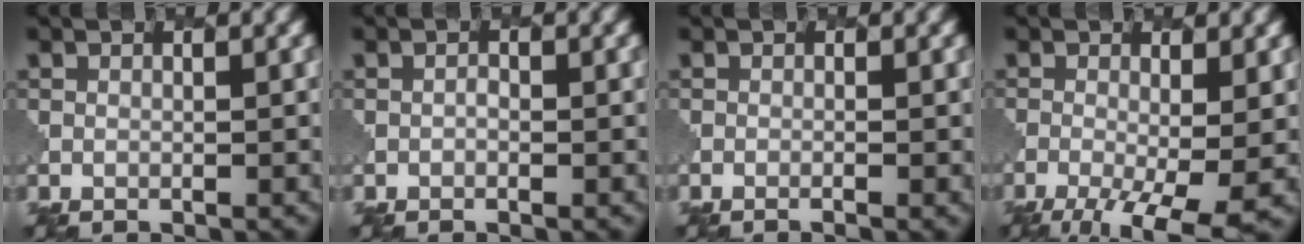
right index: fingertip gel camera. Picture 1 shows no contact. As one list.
[{"total": 0.0}, {"total": 1.0, "force": [-0.4, 0.3, 0.9], "torque": [-0.004, -0.001, -0.010]}, {"total": 7.0, "force": [-3.0, 2.2, 5.9], "torque": [-0.110, -0.020, -0.044]}]